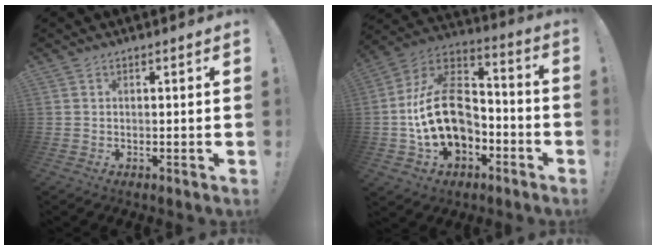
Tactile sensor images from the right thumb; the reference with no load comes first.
{"total": 21.7, "force": [-2.9, 15.4, 15.0], "torque": [-0.274, 0.030, -0.039]}